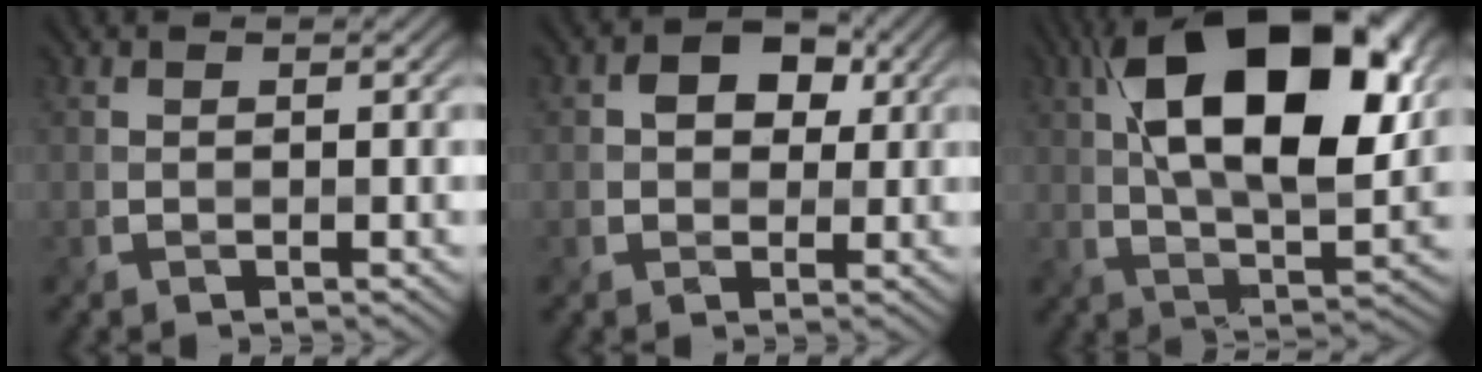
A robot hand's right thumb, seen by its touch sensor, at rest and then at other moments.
{"total": 4.5, "force": [1.0, 3.6, 2.5], "torque": [-0.043, 0.007, 0.003]}
{"total": 19.2, "force": [6.1, 8.9, 15.8], "torque": [-0.272, 0.042, 0.079]}